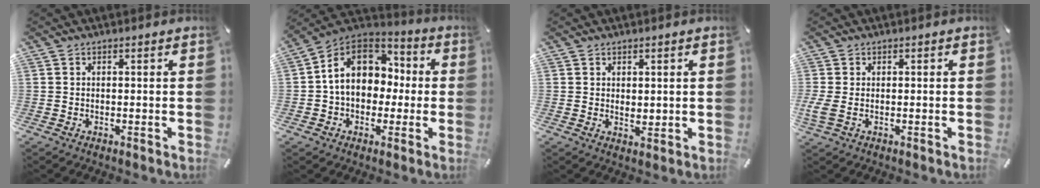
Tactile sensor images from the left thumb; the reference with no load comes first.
{"total": 13.6, "force": [1.3, 11.1, 7.7], "torque": [-0.148, 0.005, 0.027]}
{"total": 1.6, "force": [1.0, 1.1, 0.5], "torque": [-0.004, 0.001, 0.017]}
{"total": 3.0, "force": [-0.3, 1.9, 2.3], "torque": [-0.054, 0.001, -0.007]}